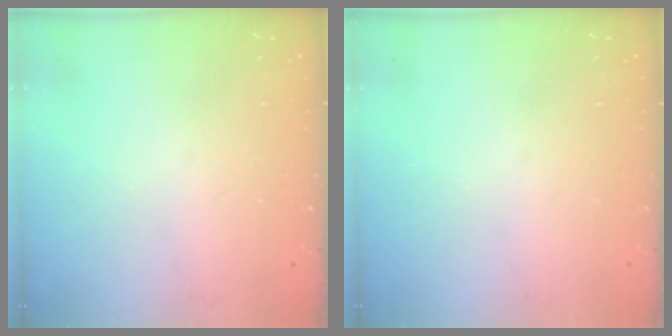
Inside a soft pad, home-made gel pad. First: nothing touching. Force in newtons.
{"total": 0.0}